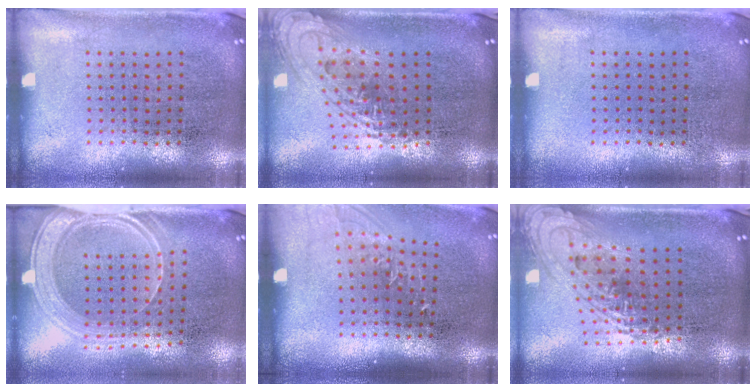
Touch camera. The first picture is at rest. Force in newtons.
{"total": 1.5, "press": 1.2, "slide": 0.9}
{"total": 0.0}
{"total": 1.9, "press": 1.7, "slide": 0.9}
{"total": 1.2, "press": 1.0, "slide": 0.7}
{"total": 1.8, "press": 1.3, "slide": 1.2}